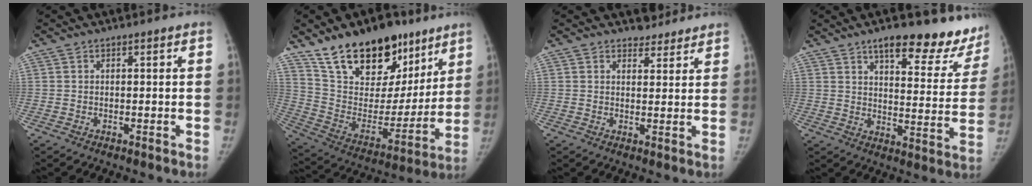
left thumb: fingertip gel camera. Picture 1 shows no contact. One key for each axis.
{"total": 25.0, "fx": 16.6, "fy": 13.8, "fz": 12.6, "tx": -0.161, "ty": -0.064, "tz": 0.282}
{"total": 3.5, "fx": 3.1, "fy": 1.6, "fz": -0.1, "tx": 0.022, "ty": -0.023, "tz": 0.037}
{"total": 18.9, "fx": 14.8, "fy": 6.7, "fz": 9.6, "tx": -0.072, "ty": -0.086, "tz": 0.182}